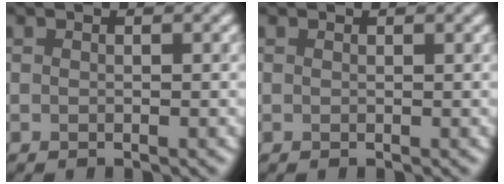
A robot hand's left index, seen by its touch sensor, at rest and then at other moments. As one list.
[{"total": 0.0}]